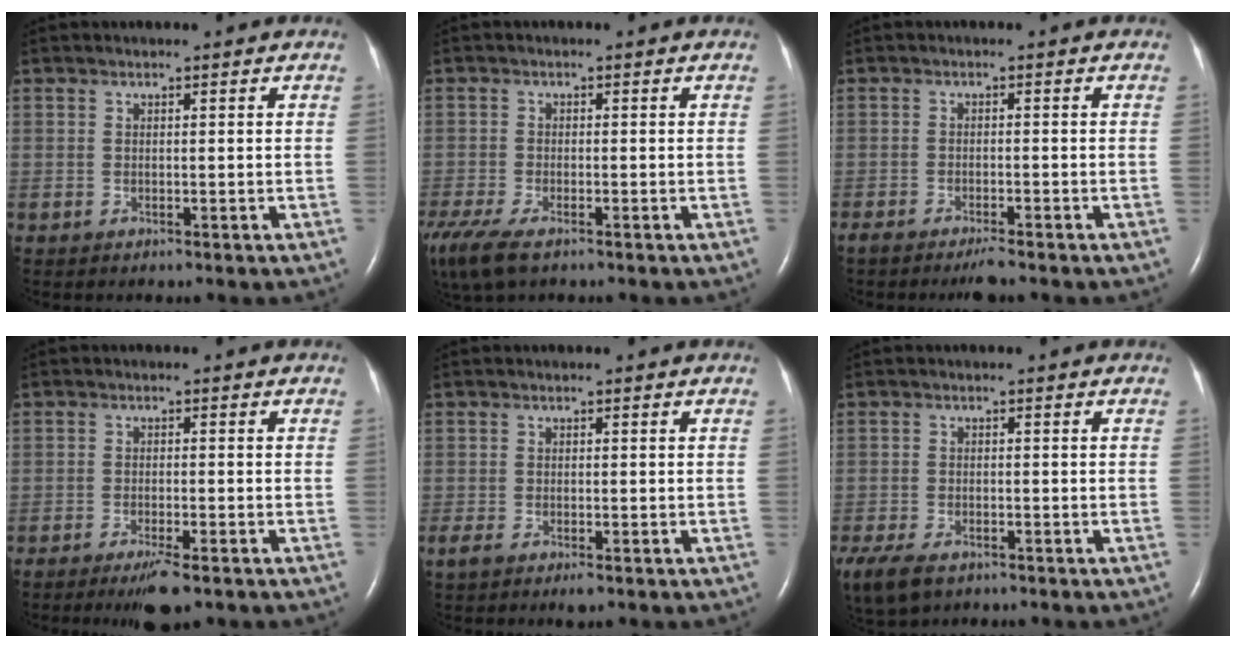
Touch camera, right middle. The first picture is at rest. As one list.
[{"total": 10.4, "force": [-7.0, 3.9, 6.6], "torque": [-0.154, -0.026, -0.118]}, {"total": 3.2, "force": [-2.6, 0.4, 1.8], "torque": [-0.030, -0.007, -0.039]}, {"total": 4.3, "force": [-2.9, 0.6, 3.1], "torque": [-0.053, -0.009, -0.045]}, {"total": 3.2, "force": [-2.1, 1.1, 2.2], "torque": [-0.048, -0.010, -0.032]}, {"total": 13.3, "force": [-8.1, 7.8, 7.0], "torque": [-0.203, -0.030, -0.121]}]